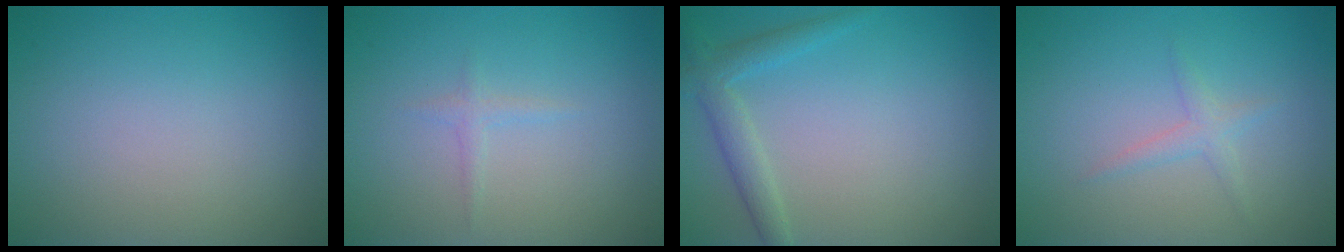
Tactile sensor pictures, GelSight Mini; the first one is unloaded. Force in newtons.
{"total": 0.8, "press": 0.8, "slide": 0.1}
{"total": 2.4, "press": 2.4, "slide": 0.2}
{"total": 1.3, "press": 1.3, "slide": 0.0}